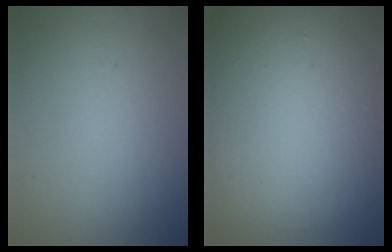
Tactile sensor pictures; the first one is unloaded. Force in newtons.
{"total": 25.5, "press": 25.5, "slide": 1.0}